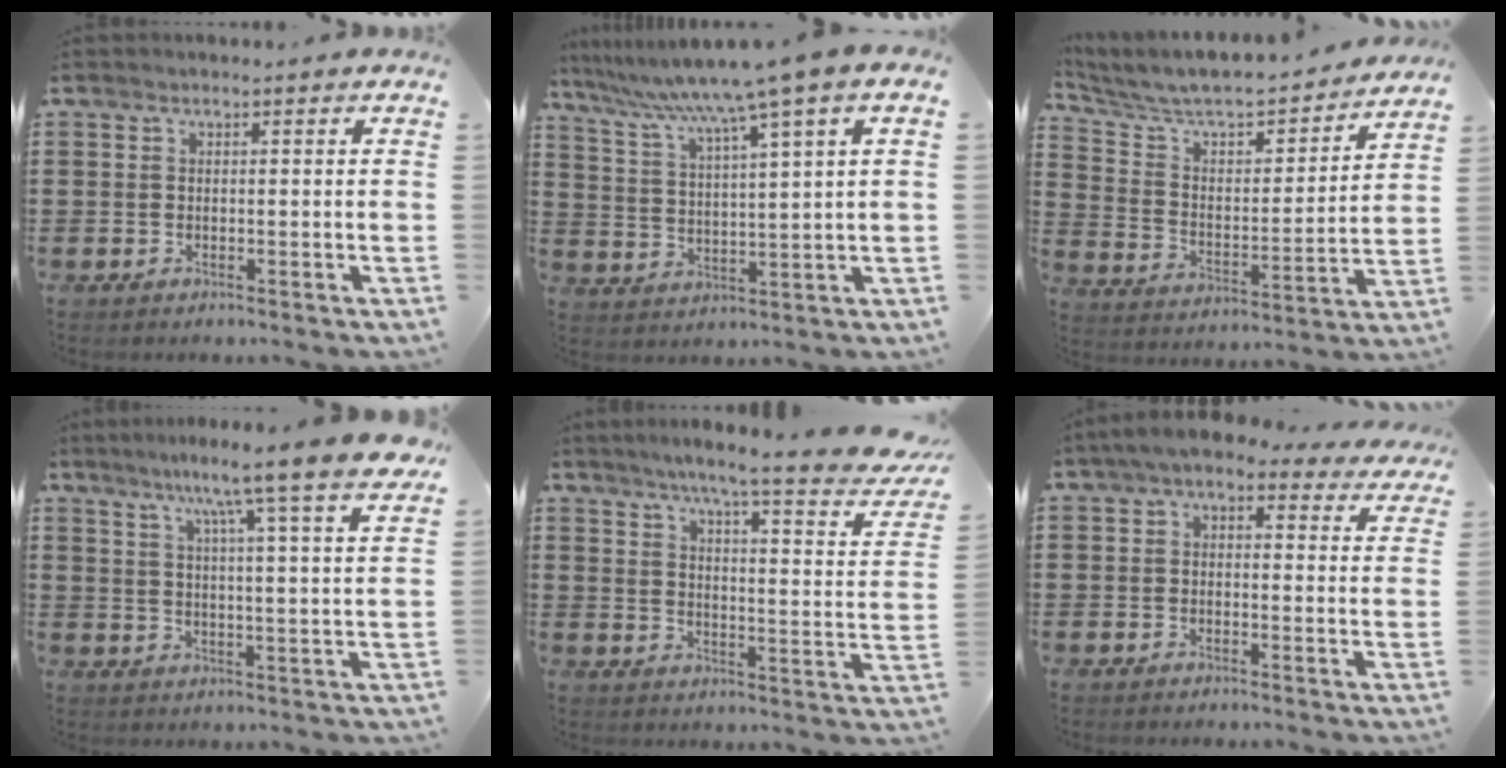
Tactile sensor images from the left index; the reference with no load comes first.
{"total": 8.1, "force": [6.1, -1.2, 5.2], "torque": [-0.124, -0.040, 0.095]}
{"total": 5.8, "force": [5.4, 1.4, 1.7], "torque": [-0.063, -0.045, 0.085]}
{"total": 8.7, "force": [7.0, -1.2, 5.1], "torque": [-0.108, -0.040, 0.108]}
{"total": 6.7, "force": [5.0, -0.4, 4.5], "torque": [-0.084, -0.047, 0.072]}
{"total": 4.3, "force": [3.1, 1.6, 2.5], "torque": [-0.059, -0.003, 0.053]}